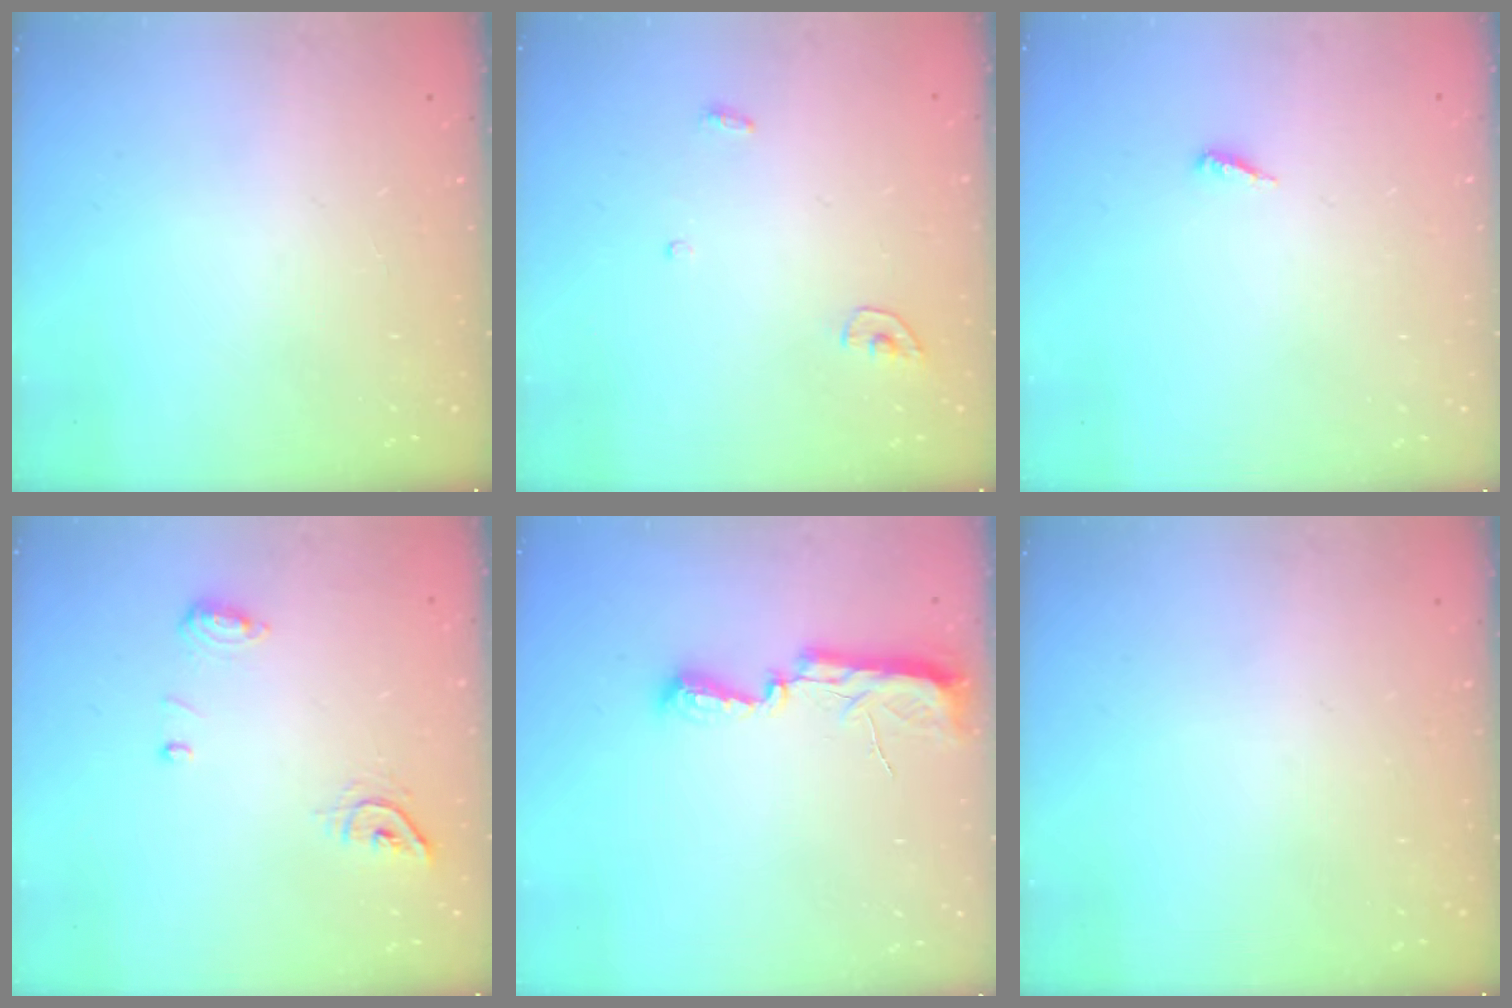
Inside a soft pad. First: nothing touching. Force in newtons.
{"total": 3.4, "press": 3.4, "slide": 0.3}
{"total": 3.9, "press": 3.9, "slide": 0.3}
{"total": 7.9, "press": 7.8, "slide": 1.3}
{"total": 9.8, "press": 8.8, "slide": 4.4}
{"total": 0.0}